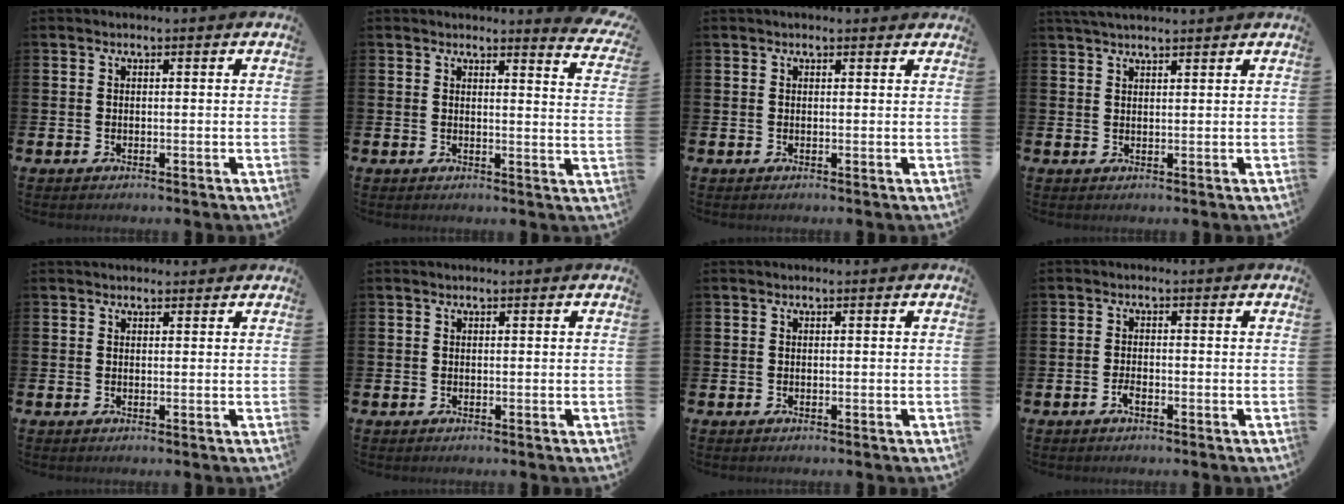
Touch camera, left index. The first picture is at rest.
{"total": 3.0, "force": [3.0, -0.1, 0.2], "torque": [0.005, -0.031, 0.046]}
{"total": 0.6, "force": [0.6, 0.2, 0.2], "torque": [0.007, -0.003, 0.008]}
{"total": 2.6, "force": [2.4, 0.3, 0.8], "torque": [-0.020, -0.002, 0.045]}
{"total": 1.2, "force": [1.0, 0.6, 0.1], "torque": [0.007, 0.002, 0.016]}
{"total": 0.0}
{"total": 0.0}
{"total": 1.6, "force": [-0.9, 0.7, 1.2], "torque": [-0.032, 0.005, -0.015]}